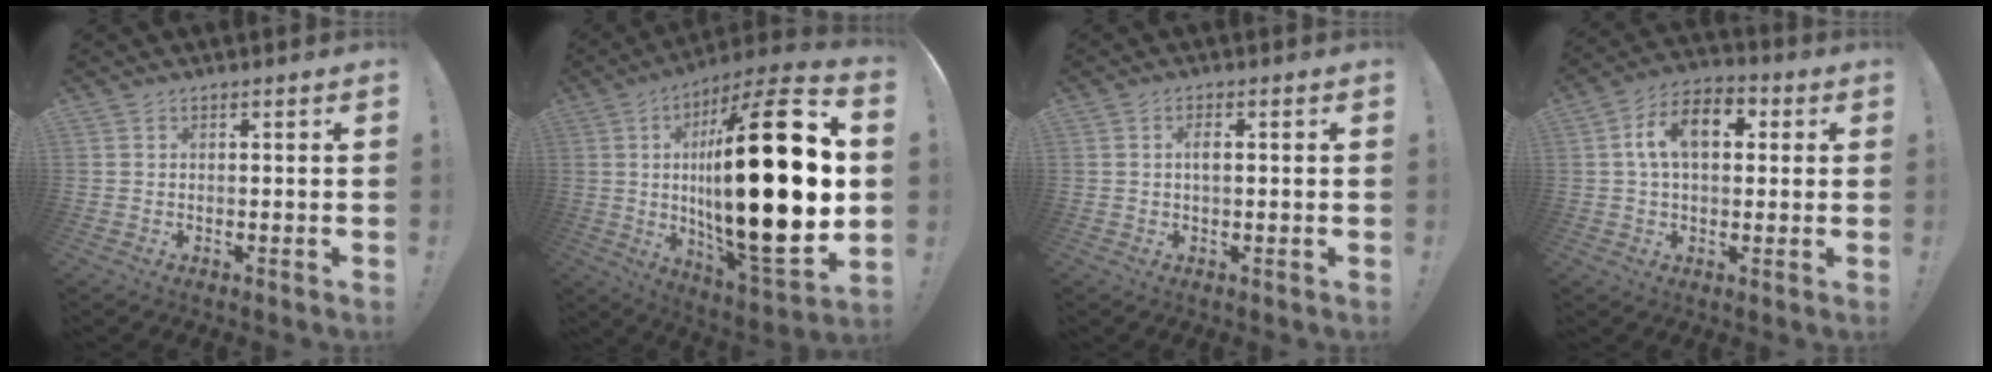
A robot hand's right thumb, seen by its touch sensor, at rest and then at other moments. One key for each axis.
{"total": 37.5, "fx": 2.0, "fy": 11.6, "fz": 35.6, "tx": -0.613, "ty": -0.008, "tz": 0.029}
{"total": 2.1, "fx": 0.1, "fy": 0.8, "fz": 2.0, "tx": -0.036, "ty": 0.004, "tz": -0.001}
{"total": 11.9, "fx": 2.8, "fy": 7.1, "fz": 9.1, "tx": -0.147, "ty": 0.015, "tz": 0.052}